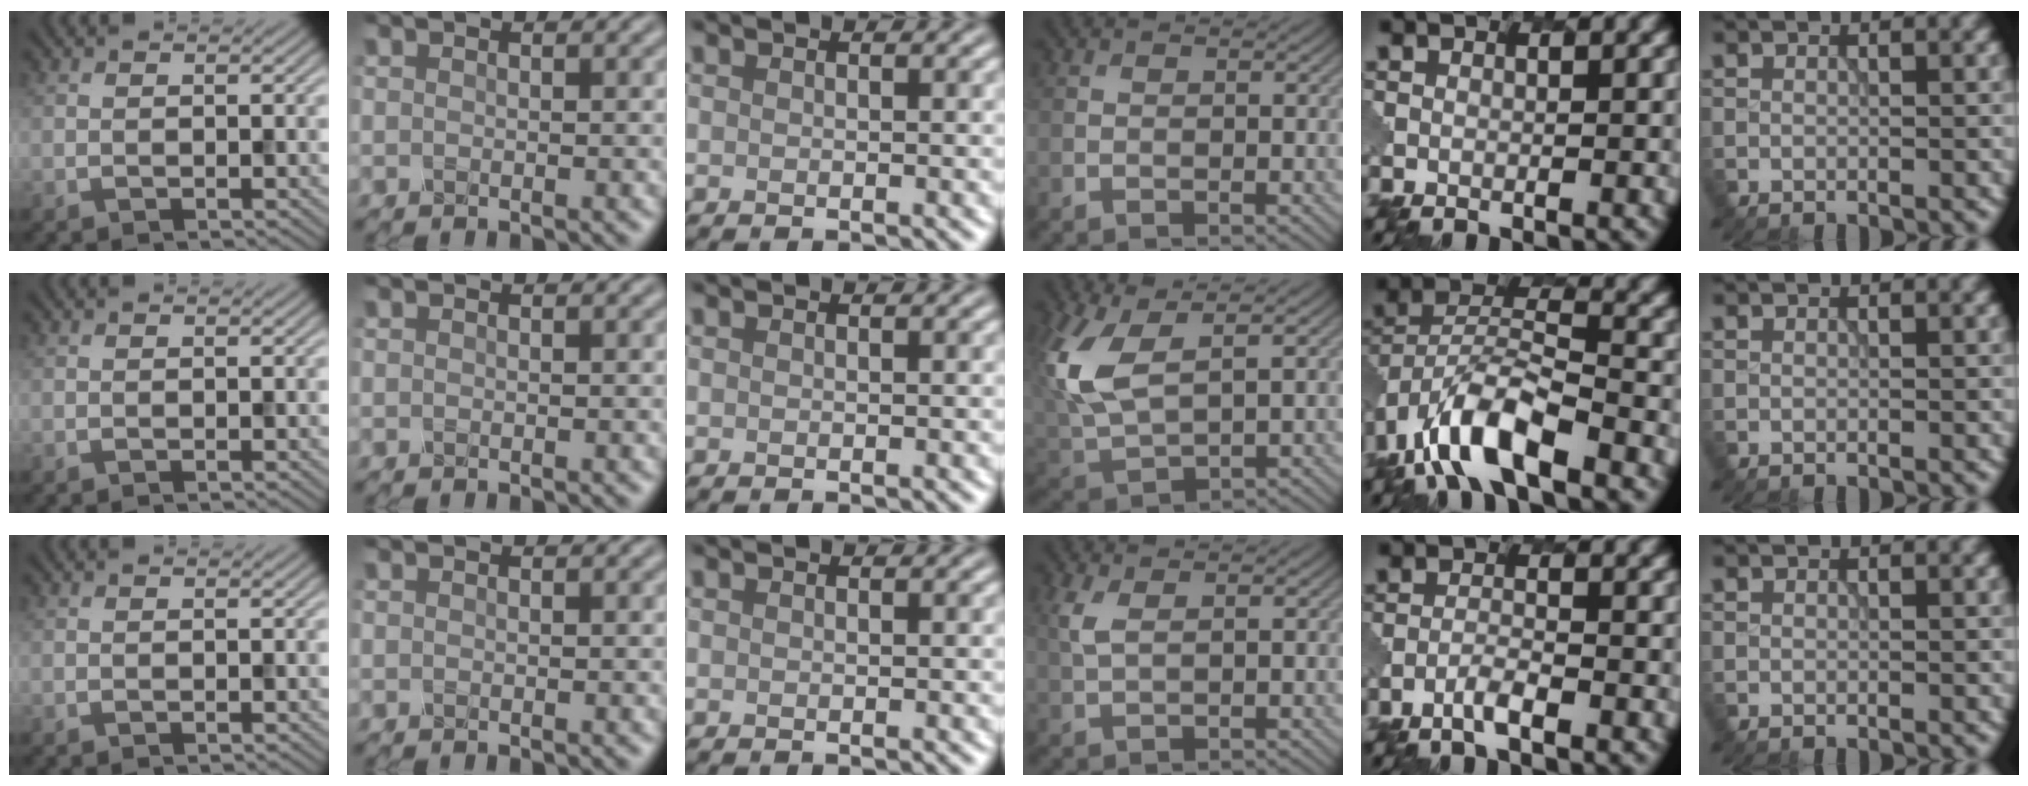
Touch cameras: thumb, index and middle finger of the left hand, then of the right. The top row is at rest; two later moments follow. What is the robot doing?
{"motion": "insert", "object": "pen bag"}